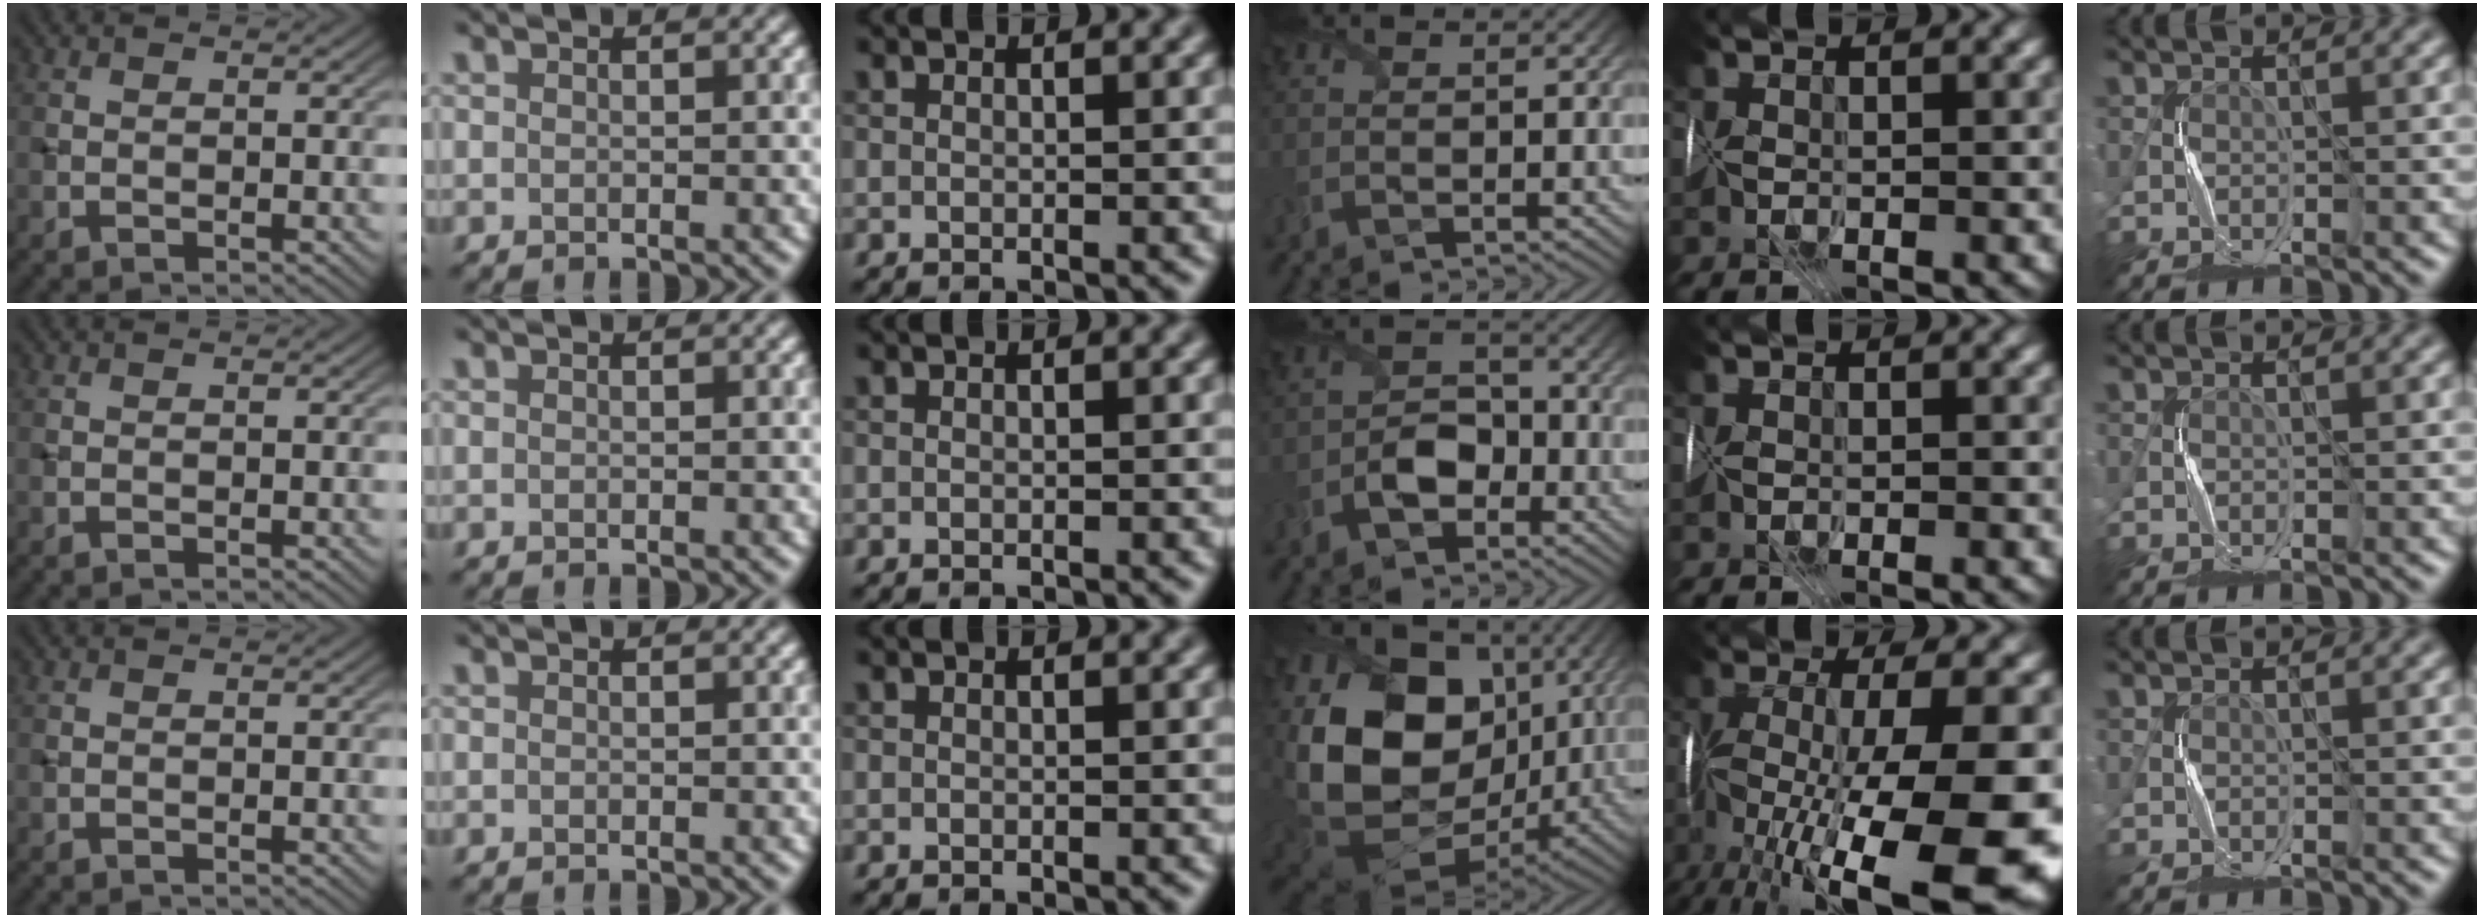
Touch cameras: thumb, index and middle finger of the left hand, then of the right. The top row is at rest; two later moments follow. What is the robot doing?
{"motion": "fold", "object": "tissue"}